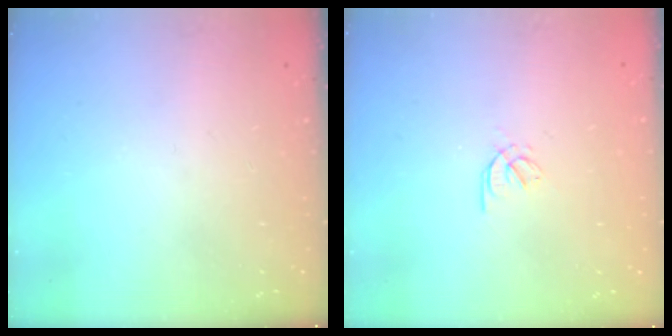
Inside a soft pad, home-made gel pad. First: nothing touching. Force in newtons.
{"total": 2.0, "press": 1.9, "slide": 0.6}